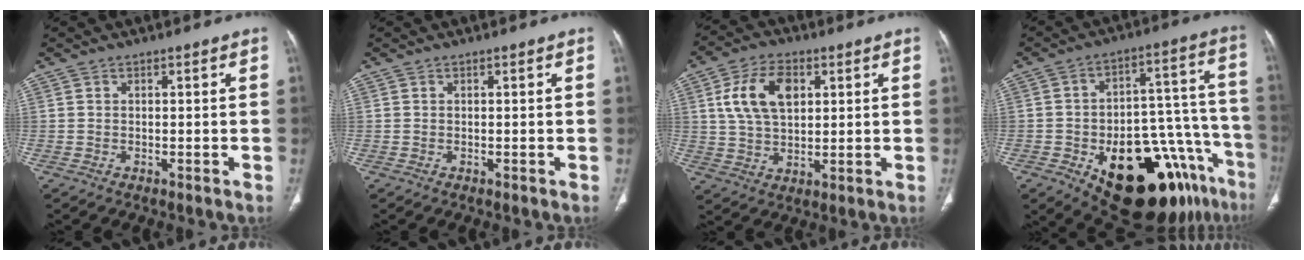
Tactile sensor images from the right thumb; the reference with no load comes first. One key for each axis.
{"total": 0.0}
{"total": 11.4, "fx": 3.4, "fy": 7.0, "fz": 8.3, "tx": -0.144, "ty": -0.001, "tz": 0.064}
{"total": 26.8, "fx": -14.2, "fy": 12.1, "fz": 19.3, "tx": -0.175, "ty": 0.090, "tz": -0.194}